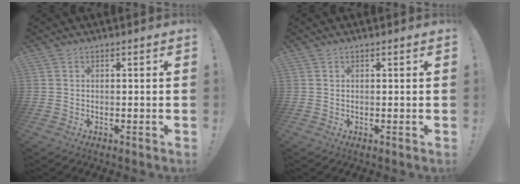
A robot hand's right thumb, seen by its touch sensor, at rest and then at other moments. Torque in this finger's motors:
{"motor_torque": [-0.12, 0.04, -0.14, 0.06, 0.02]}